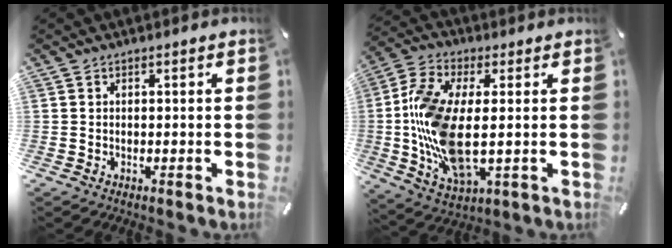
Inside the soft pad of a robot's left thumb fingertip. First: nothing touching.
{"total": 16.2, "force": [0.1, 7.4, 14.4], "torque": [-0.316, -0.018, 0.004]}